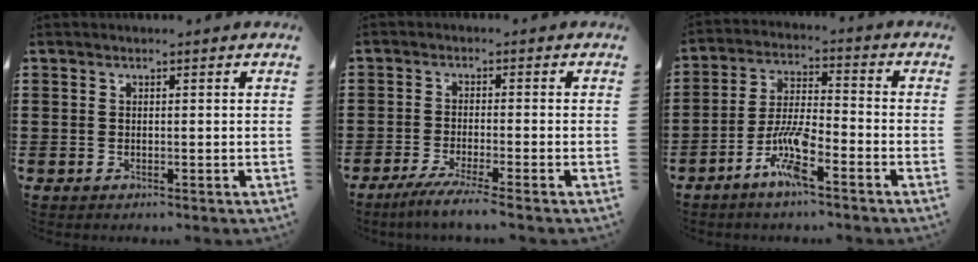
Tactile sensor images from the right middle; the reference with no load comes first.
{"total": 3.7, "force": [-3.1, -0.3, 2.0], "torque": [-0.039, -0.010, -0.059]}
{"total": 7.9, "force": [-4.4, 1.6, 6.3], "torque": [-0.144, -0.005, -0.086]}